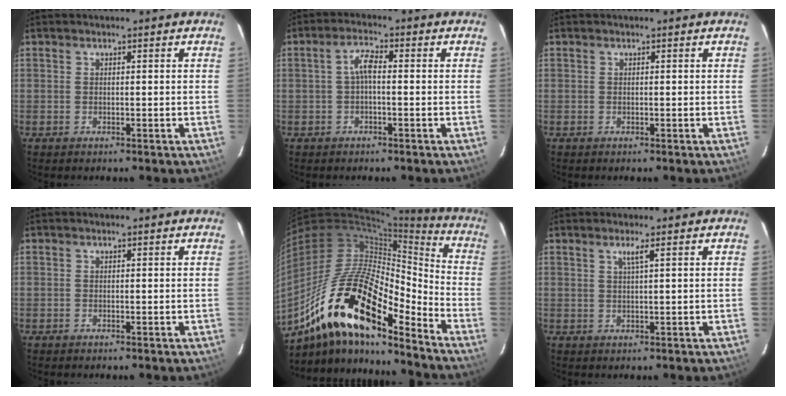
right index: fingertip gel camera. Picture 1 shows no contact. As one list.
[{"total": 3.0, "force": [-0.4, 1.0, 2.9], "torque": [-0.060, 0.012, -0.008]}, {"total": 0.0}, {"total": 0.0}, {"total": 24.0, "force": [-15.5, 7.6, 16.6], "torque": [-0.296, -0.023, -0.291]}, {"total": 1.6, "force": [0.8, -0.5, 1.3], "torque": [-0.024, -0.002, 0.017]}]